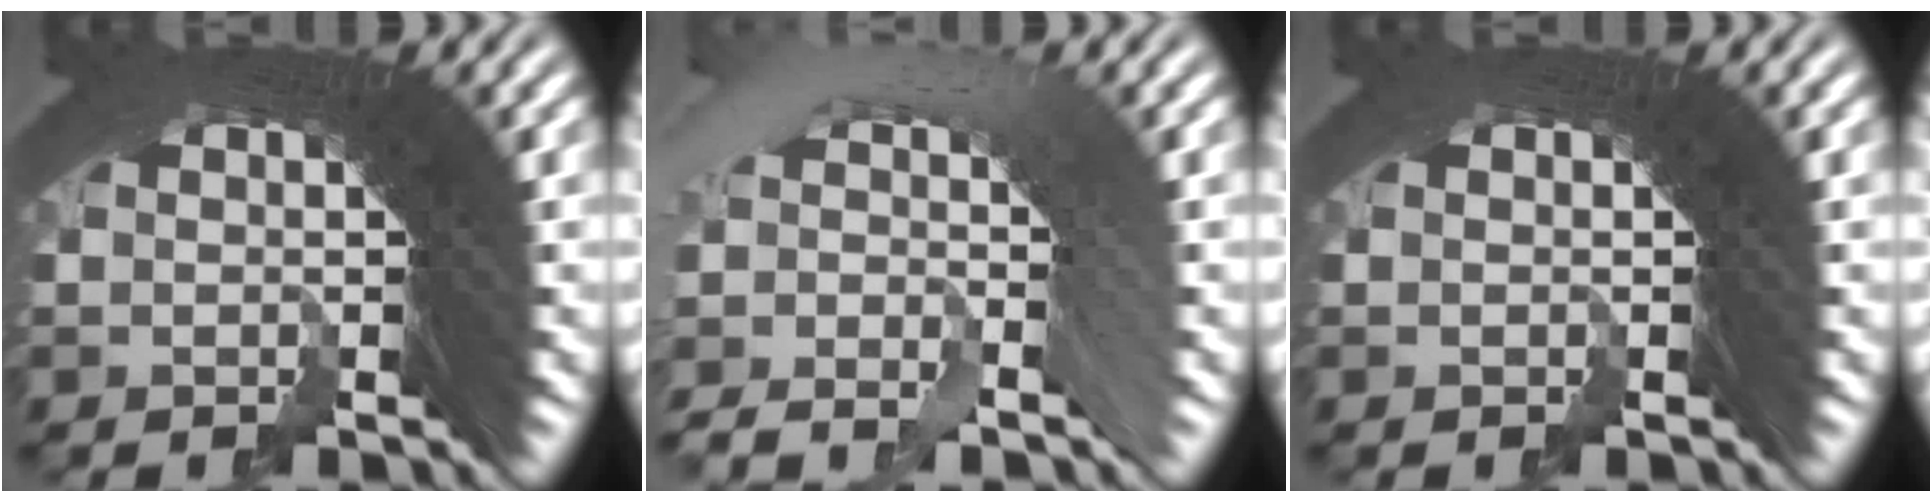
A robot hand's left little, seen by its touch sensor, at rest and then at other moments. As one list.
[{"total": 2.6, "force": [-1.4, 0.9, 2.0], "torque": [-0.011, 0.022, -0.034]}, {"total": 0.0}]